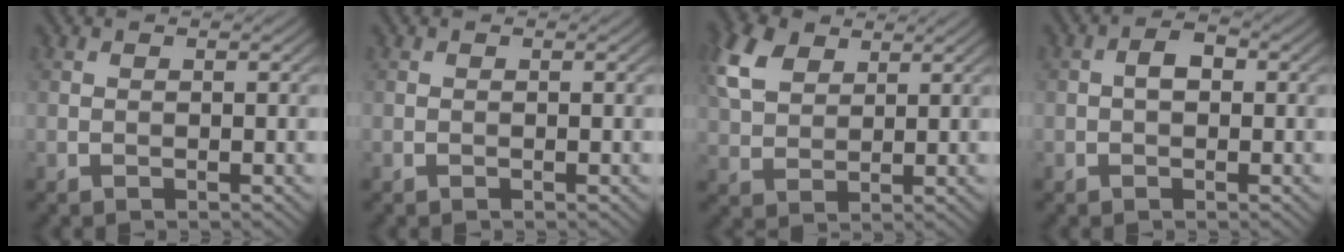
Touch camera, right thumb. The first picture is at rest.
{"total": 0.0}
{"total": 7.3, "force": [3.7, 4.4, 4.5], "torque": [-0.130, 0.017, 0.076]}
{"total": 2.1, "force": [-0.1, 1.3, 1.7], "torque": [-0.030, 0.005, -0.006]}